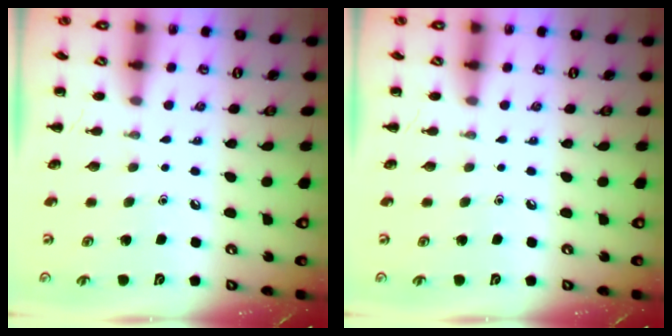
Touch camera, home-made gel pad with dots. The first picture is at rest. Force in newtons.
{"total": 0.0}